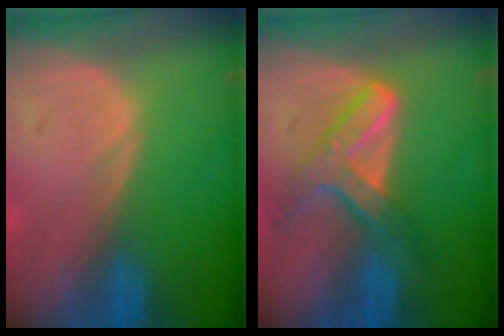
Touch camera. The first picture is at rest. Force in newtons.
{"total": 7.2, "press": 6.1, "slide": 3.9}